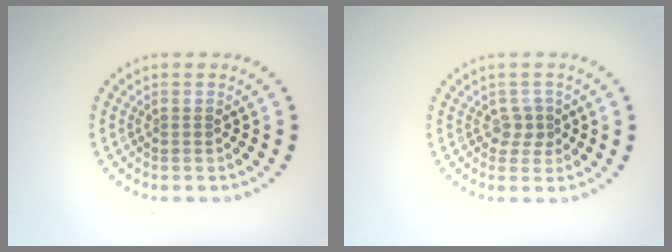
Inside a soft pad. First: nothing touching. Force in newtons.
{"total": 1.6, "press": 1.3, "slide": 1.0}